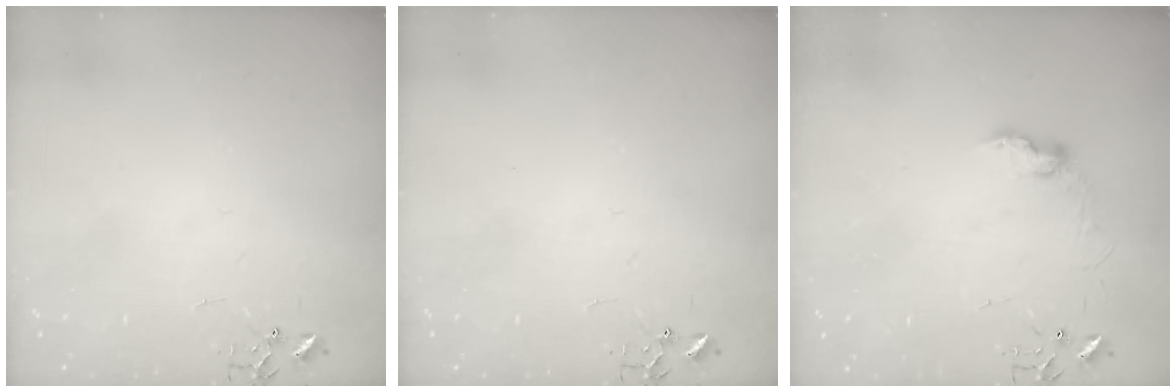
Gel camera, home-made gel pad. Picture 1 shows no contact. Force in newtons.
{"total": 0.0}
{"total": 7.8, "press": 7.8, "slide": 0.8}